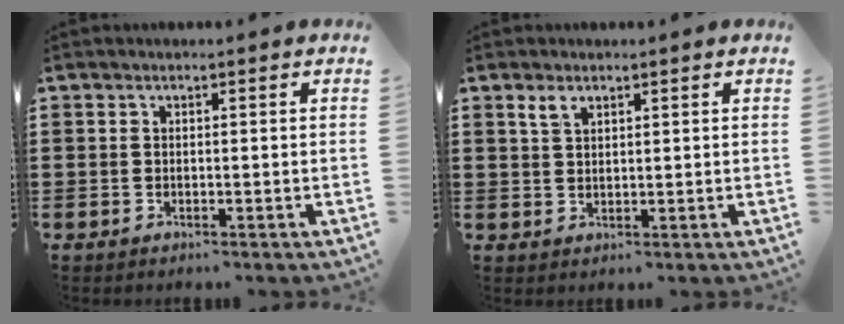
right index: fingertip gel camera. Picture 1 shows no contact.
{"total": 1.8, "force": [1.3, 0.8, 1.0], "torque": [-0.024, 0.001, 0.024]}